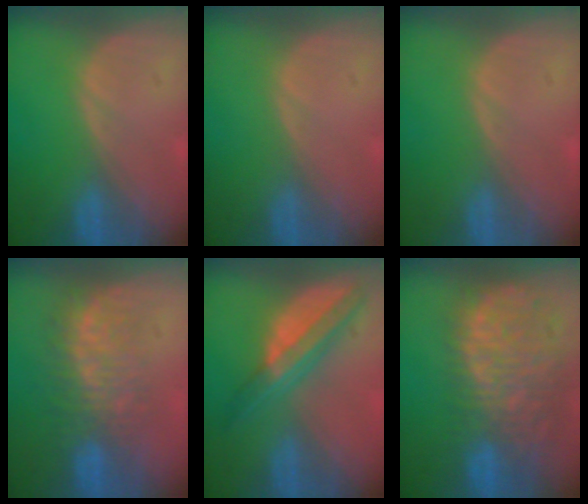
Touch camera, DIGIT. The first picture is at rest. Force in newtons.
{"total": 0.0}
{"total": 0.0}
{"total": 7.8, "press": 7.7, "slide": 1.3}
{"total": 7.5, "press": 6.3, "slide": 4.0}
{"total": 13.5, "press": 11.1, "slide": 7.6}